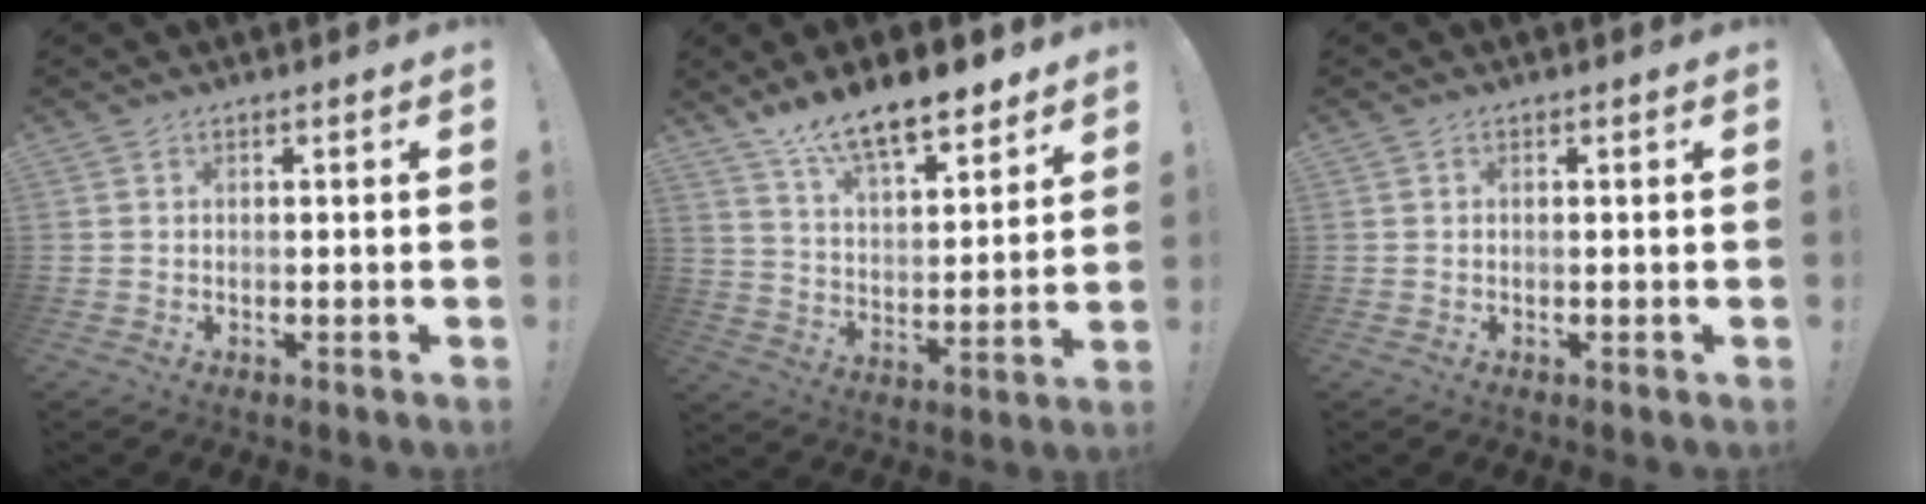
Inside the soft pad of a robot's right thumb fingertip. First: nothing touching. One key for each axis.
{"total": 13.7, "fx": 11.0, "fy": 4.5, "fz": 6.8, "tx": -0.118, "ty": -0.083, "tz": 0.195}
{"total": 0.0}